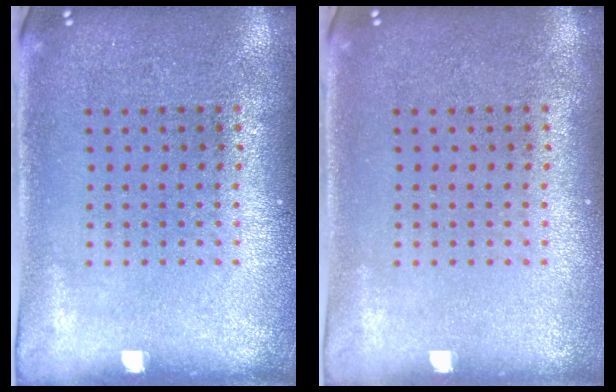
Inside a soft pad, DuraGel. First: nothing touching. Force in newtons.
{"total": 0.0}